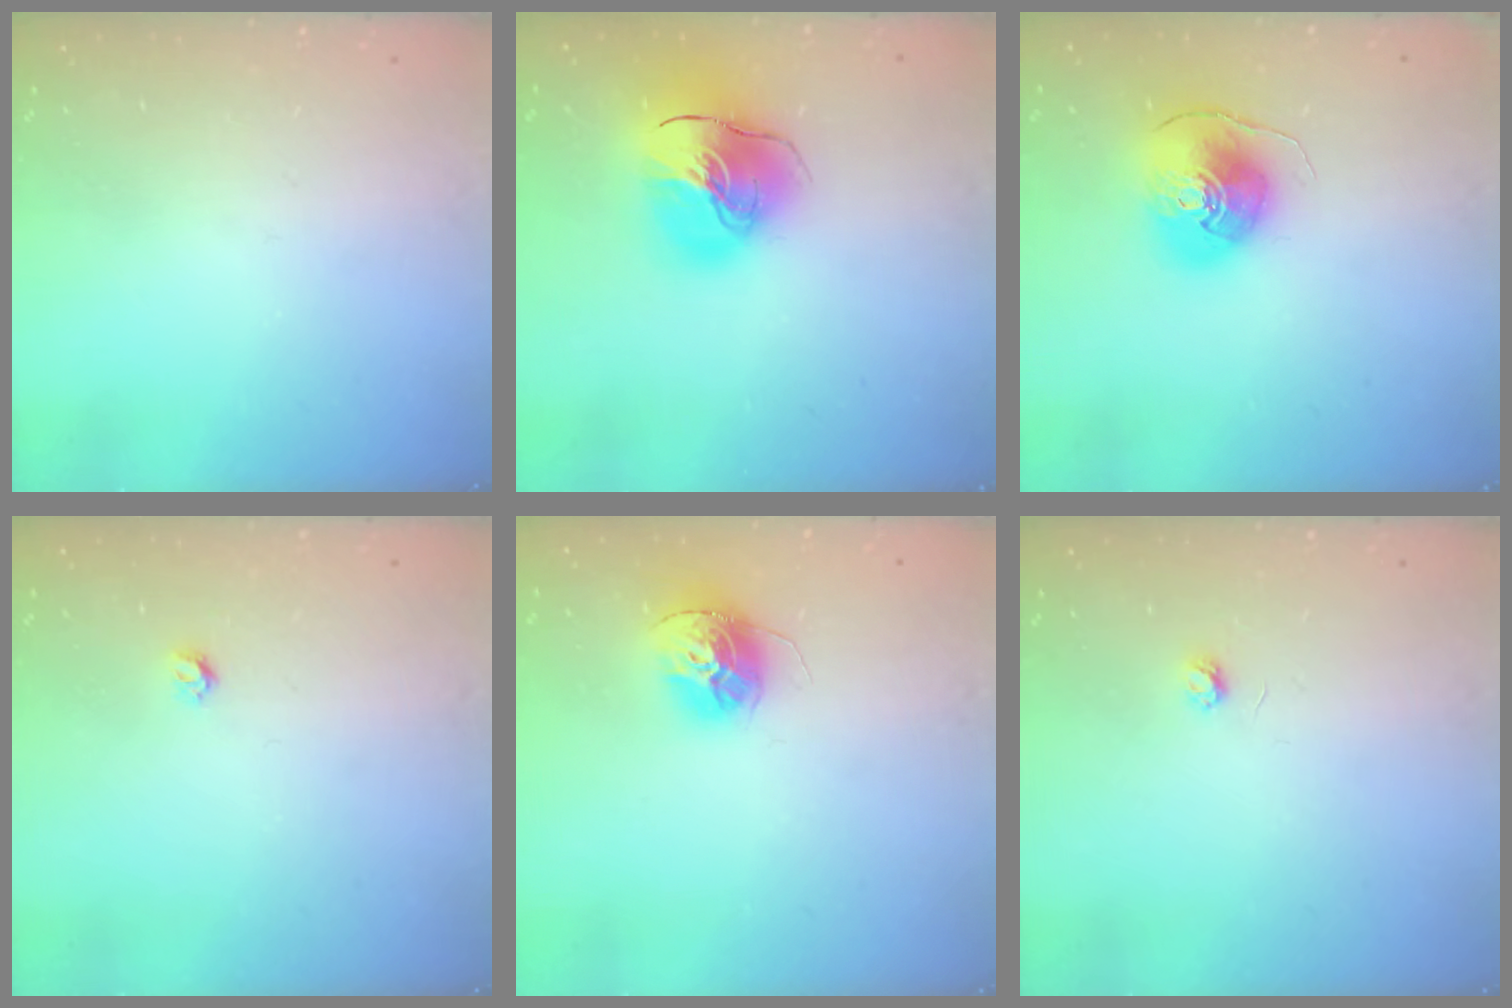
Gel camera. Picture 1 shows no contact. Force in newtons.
{"total": 18.1, "press": 17.9, "slide": 2.6}
{"total": 10.3, "press": 10.2, "slide": 1.5}
{"total": 3.2, "press": 3.2, "slide": 0.3}
{"total": 13.0, "press": 12.9, "slide": 1.2}
{"total": 2.9, "press": 2.9, "slide": 0.3}